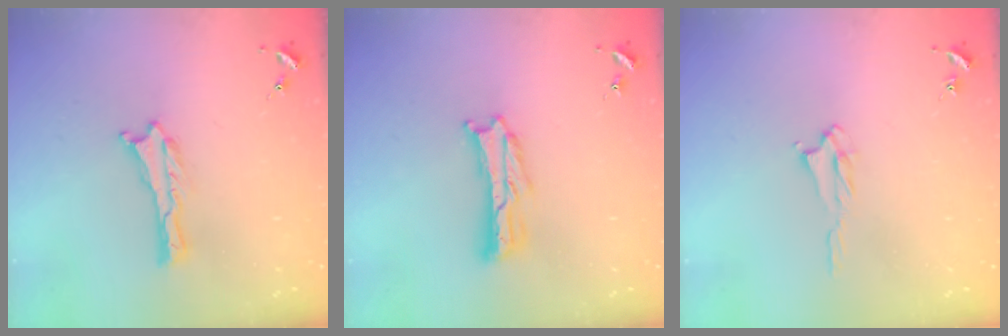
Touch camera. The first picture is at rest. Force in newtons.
{"total": 1.6, "press": 1.6, "slide": 0.3}
{"total": 2.1, "press": 2.0, "slide": 0.3}